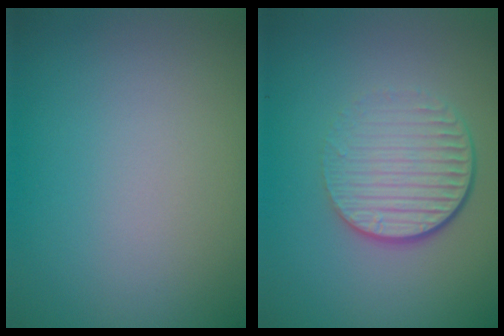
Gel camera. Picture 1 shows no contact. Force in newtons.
{"total": 4.7, "press": 2.8, "slide": 3.7}